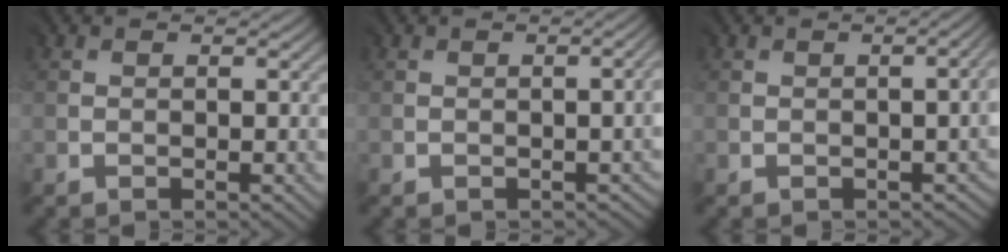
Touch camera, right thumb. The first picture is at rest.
{"total": 1.3, "force": [-0.3, 0.3, 1.2], "torque": [-0.010, 0.002, -0.004]}
{"total": 2.1, "force": [-0.4, 0.7, 2.0], "torque": [-0.013, 0.000, -0.002]}